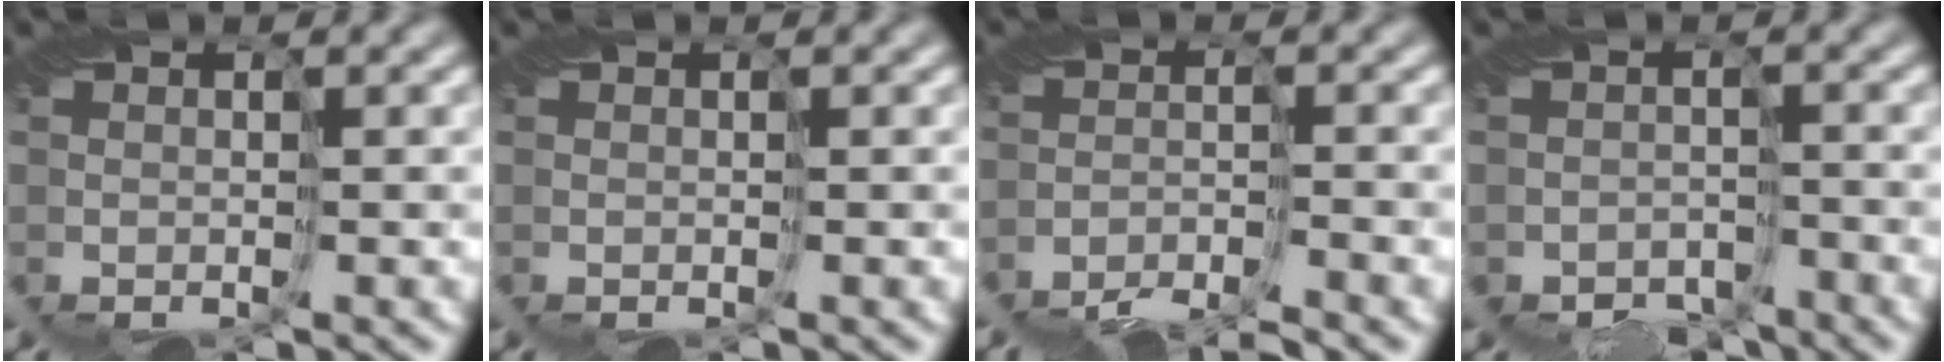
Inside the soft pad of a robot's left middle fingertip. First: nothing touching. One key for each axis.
{"total": 0.0}
{"total": 5.4, "fx": -5.4, "fy": 0.2, "fz": 1.0, "tx": -0.020, "ty": -0.010, "tz": -0.107}
{"total": 3.7, "fx": -3.2, "fy": 1.7, "fz": -0.2, "tx": 0.017, "ty": -0.028, "tz": -0.051}